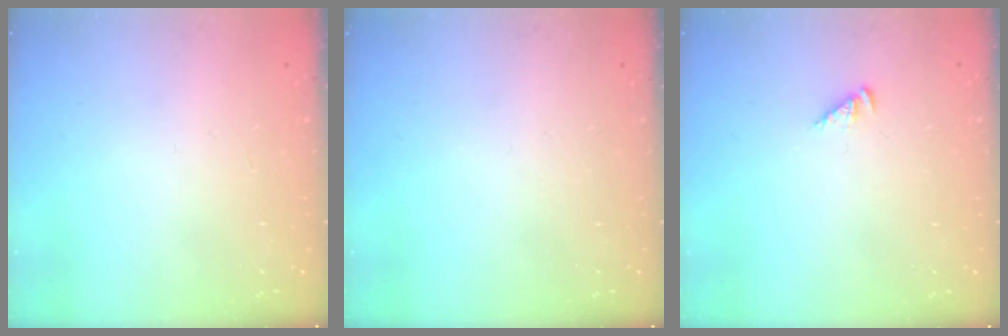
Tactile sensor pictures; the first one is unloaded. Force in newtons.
{"total": 0.0}
{"total": 2.7, "press": 2.7, "slide": 0.4}